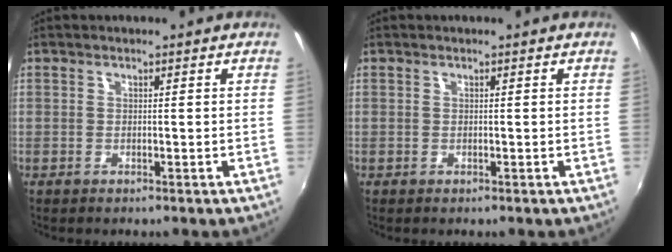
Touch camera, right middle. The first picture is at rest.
{"total": 0.0}